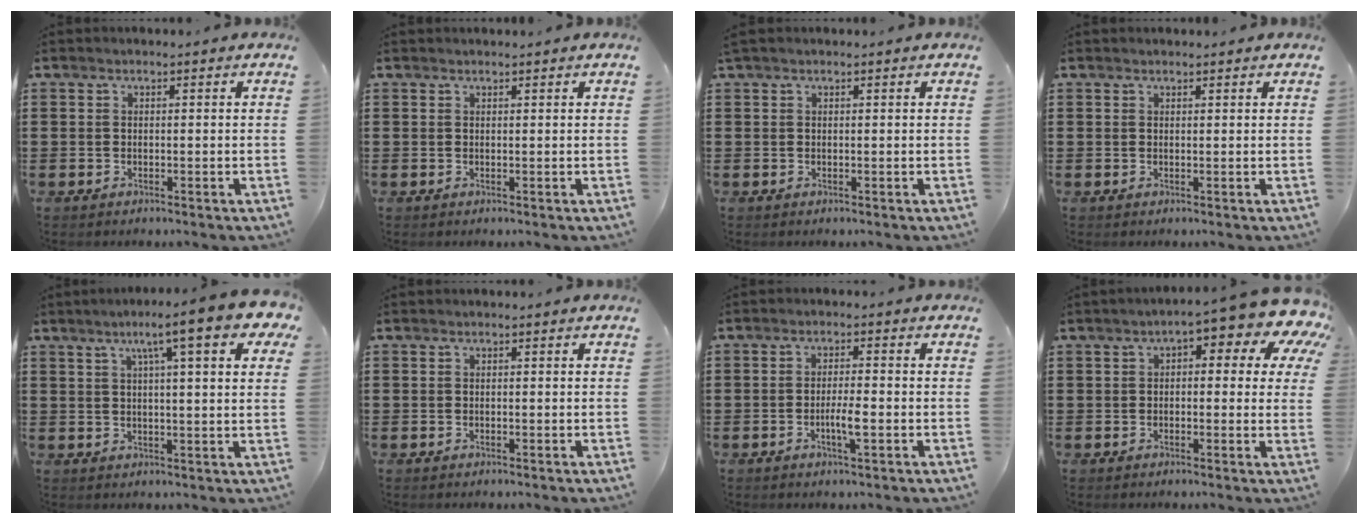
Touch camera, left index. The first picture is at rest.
{"total": 0.5, "force": [0.5, 0.0, 0.2], "torque": [-0.004, 0.000, 0.011]}
{"total": 0.5, "force": [0.4, 0.0, 0.4], "torque": [-0.008, 0.001, 0.008]}
{"total": 0.7, "force": [0.6, 0.1, 0.2], "torque": [-0.005, 0.000, 0.013]}
{"total": 10.1, "force": [5.5, 1.2, 8.4], "torque": [-0.143, -0.009, 0.085]}
{"total": 0.0}
{"total": 3.5, "force": [-1.1, 0.7, 3.3], "torque": [-0.065, -0.001, -0.022]}
{"total": 7.2, "force": [4.0, 2.0, 5.6], "torque": [-0.088, -0.035, 0.057]}